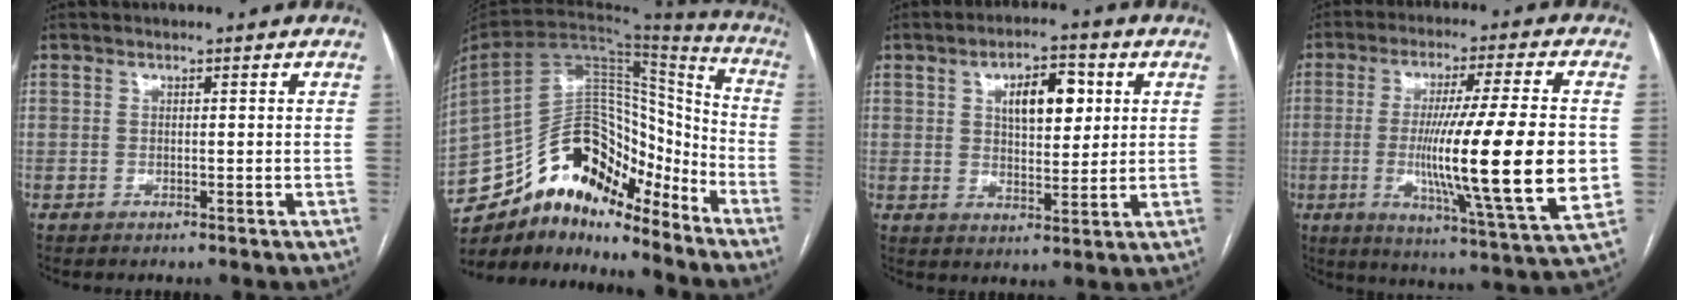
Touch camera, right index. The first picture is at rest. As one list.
[{"total": 23.4, "force": [-18.2, 9.3, 11.4], "torque": [-0.257, 0.030, -0.310]}, {"total": 8.1, "force": [2.6, 3.5, 6.9], "torque": [-0.107, 0.012, 0.045]}, {"total": 21.0, "force": [-1.7, 0.1, 20.9], "torque": [-0.318, -0.020, -0.030]}]